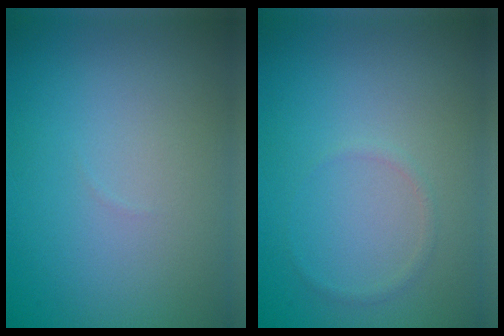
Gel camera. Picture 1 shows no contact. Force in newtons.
{"total": 0.6, "press": 0.6, "slide": 0.1}